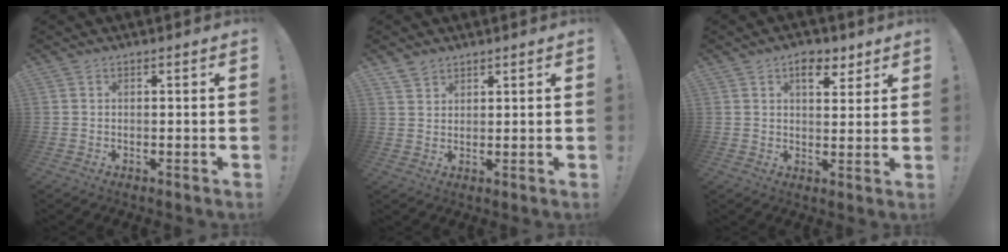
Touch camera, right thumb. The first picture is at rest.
{"total": 3.4, "force": [2.7, 1.9, 0.8], "torque": [-0.014, -0.013, 0.052]}
{"total": 7.2, "force": [4.2, 3.9, 4.3], "torque": [-0.046, -0.016, 0.069]}